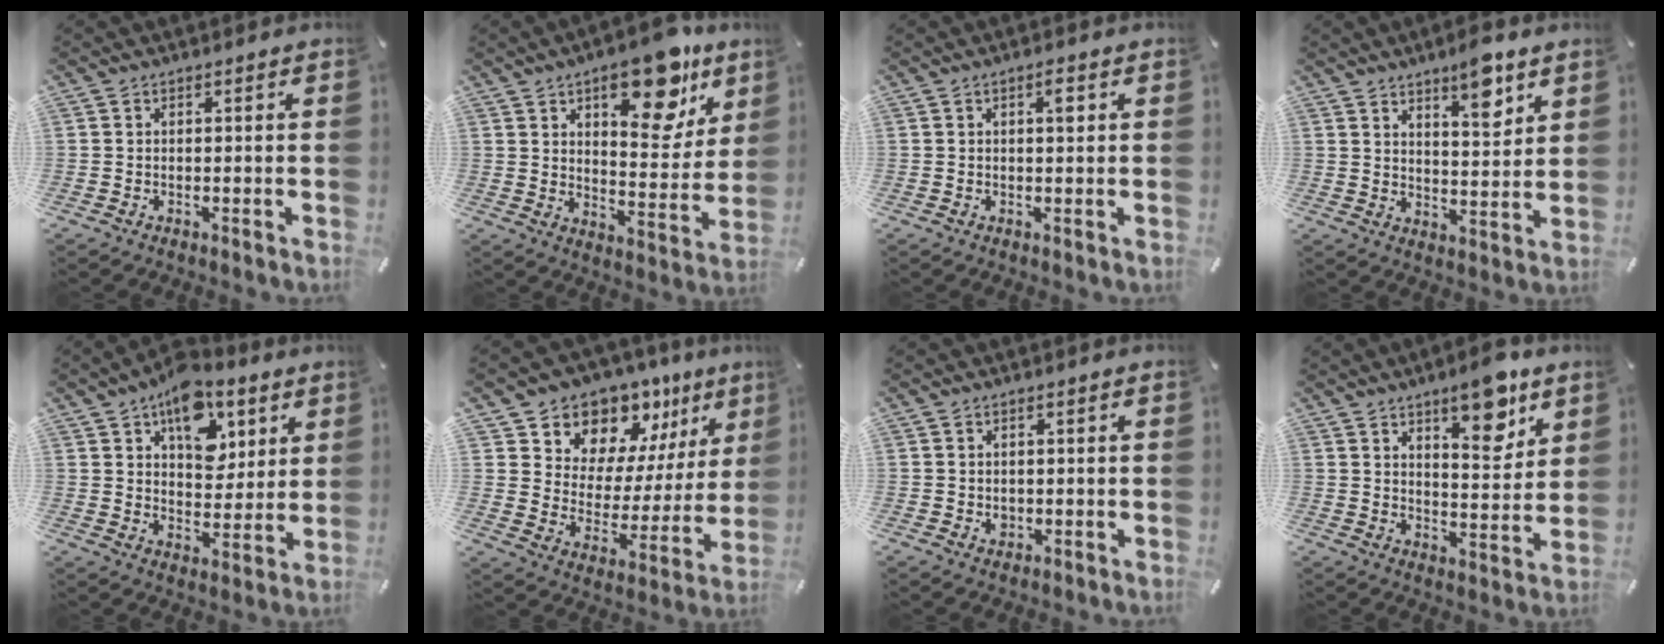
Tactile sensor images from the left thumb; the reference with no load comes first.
{"total": 17.6, "force": [10.6, 7.8, 11.7], "torque": [-0.146, -0.061, 0.171]}
{"total": 2.1, "force": [0.7, 0.6, 1.9], "torque": [-0.025, -0.001, 0.006]}
{"total": 8.3, "force": [6.4, 2.6, 4.6], "torque": [-0.054, -0.044, 0.105]}
{"total": 13.9, "force": [7.7, 8.9, 7.5], "torque": [-0.100, -0.036, 0.137]}
{"total": 11.0, "force": [9.0, 6.3, -0.5], "torque": [0.008, -0.112, 0.163]}
{"total": 1.5, "force": [0.2, 1.4, 0.6], "torque": [-0.005, 0.001, 0.001]}
{"total": 11.8, "force": [7.8, 4.7, 7.6], "torque": [-0.086, -0.052, 0.128]}